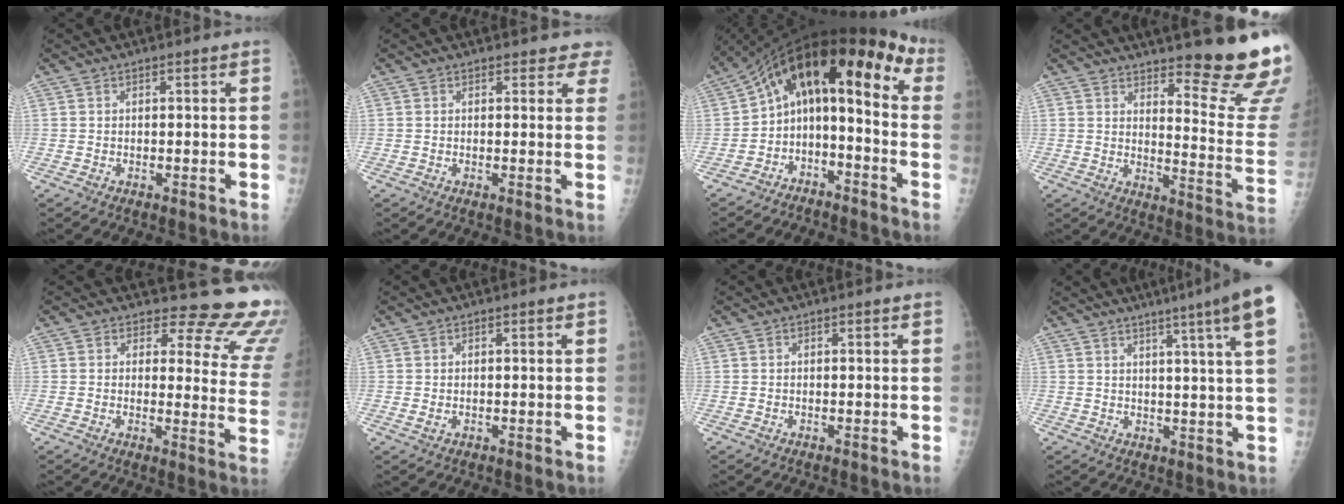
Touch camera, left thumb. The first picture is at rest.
{"total": 3.4, "force": [3.0, 1.6, 0.1], "torque": [0.033, -0.016, 0.011]}
{"total": 14.7, "force": [-1.9, 7.6, 12.4], "torque": [-0.152, 0.101, -0.038]}
{"total": 17.8, "force": [13.4, 2.8, 11.4], "torque": [-0.118, -0.121, 0.174]}
{"total": 15.8, "force": [14.2, 5.7, 4.0], "torque": [0.005, -0.130, 0.127]}
{"total": 1.1, "force": [-0.1, 0.7, 0.8], "torque": [-0.020, 0.005, -0.002]}
{"total": 0.0}
{"total": 12.5, "force": [7.3, -0.9, 10.1], "torque": [-0.137, -0.018, 0.076]}